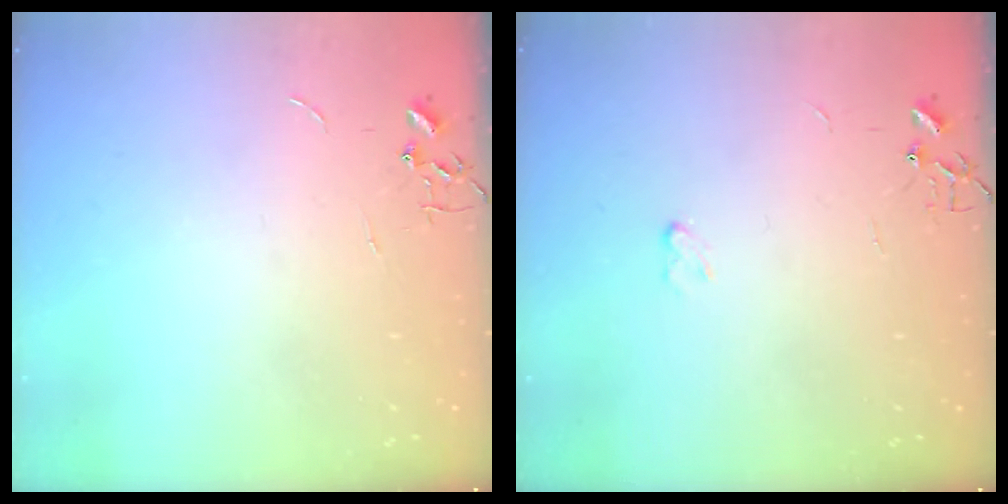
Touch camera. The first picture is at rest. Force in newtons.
{"total": 3.4, "press": 3.4, "slide": 0.4}